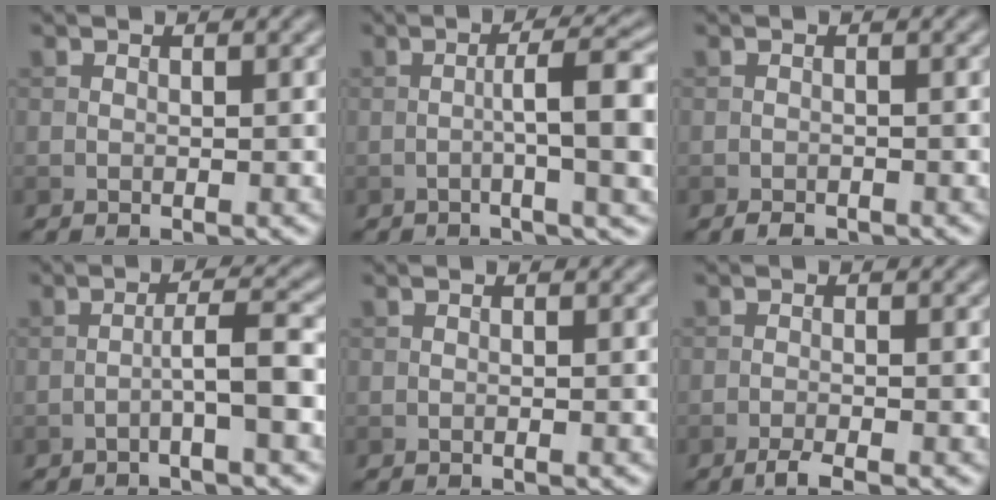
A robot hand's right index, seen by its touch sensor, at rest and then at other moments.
{"total": 7.2, "force": [-0.9, 1.3, 7.0], "torque": [-0.101, 0.013, -0.018]}
{"total": 1.2, "force": [-1.0, 0.5, 0.4], "torque": [-0.005, -0.003, -0.019]}
{"total": 3.2, "force": [-1.3, 0.1, 3.0], "torque": [-0.051, 0.016, -0.032]}
{"total": 0.5, "force": [-0.3, 0.1, 0.5], "torque": [-0.008, -0.001, -0.006]}
{"total": 2.2, "force": [-1.6, 0.3, 1.5], "torque": [-0.028, -0.002, -0.034]}